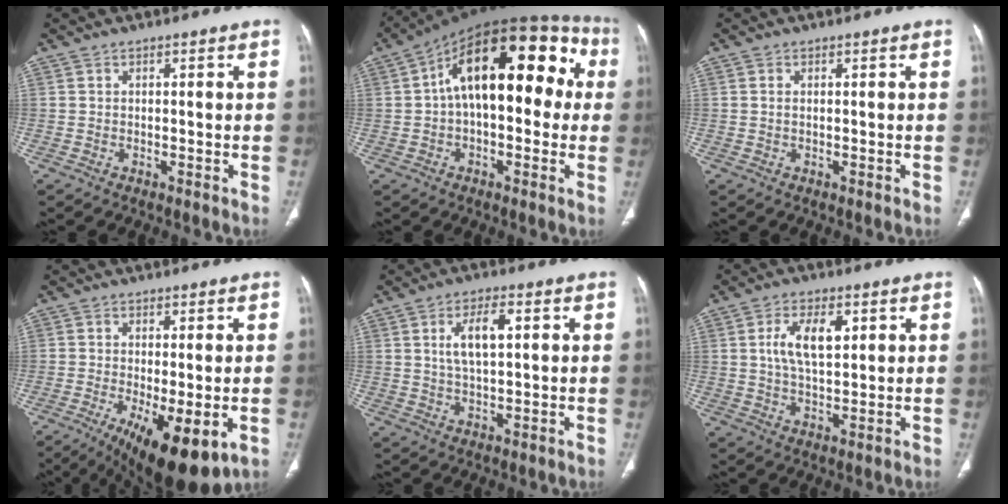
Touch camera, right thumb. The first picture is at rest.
{"total": 22.1, "force": [3.0, 11.4, 18.7], "torque": [-0.244, 0.054, 0.030]}
{"total": 0.6, "force": [0.1, 0.3, 0.5], "torque": [-0.017, 0.005, 0.004]}
{"total": 13.8, "force": [-5.1, 4.7, 11.9], "torque": [-0.174, -0.018, -0.065]}
{"total": 6.6, "force": [1.8, 2.6, 5.8], "torque": [-0.108, 0.002, 0.036]}
{"total": 8.0, "force": [2.3, 3.9, 6.6], "torque": [-0.116, -0.003, 0.045]}